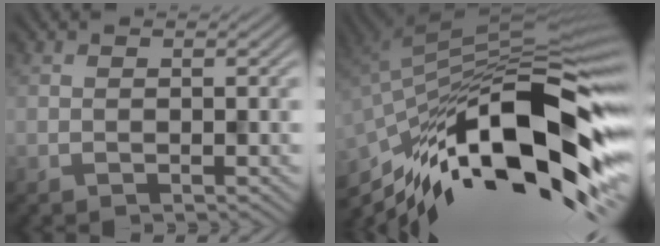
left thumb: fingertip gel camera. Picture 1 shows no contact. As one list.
[{"total": 18.2, "force": [-8.5, 6.3, 14.8], "torque": [-0.276, -0.005, -0.153]}]